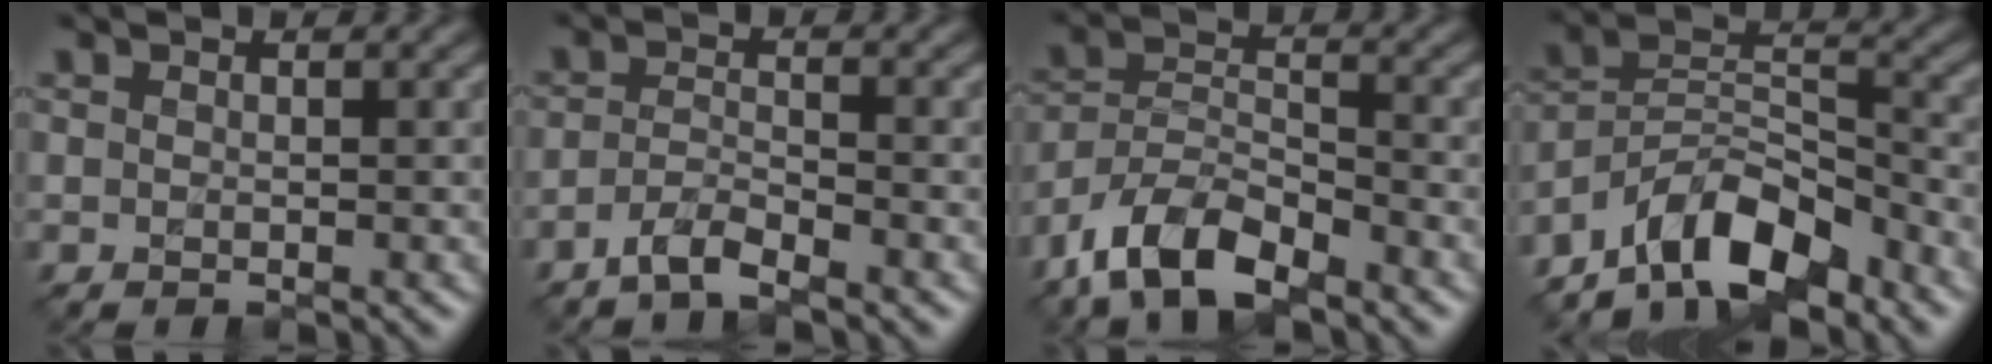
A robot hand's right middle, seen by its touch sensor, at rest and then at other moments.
{"total": 2.7, "force": [-2.1, 0.4, 1.6], "torque": [-0.032, 0.002, -0.049]}
{"total": 7.5, "force": [-5.5, 2.9, 4.2], "torque": [-0.073, -0.002, -0.114]}
{"total": 9.0, "force": [-6.9, 3.4, 4.7], "torque": [-0.067, 0.008, -0.138]}